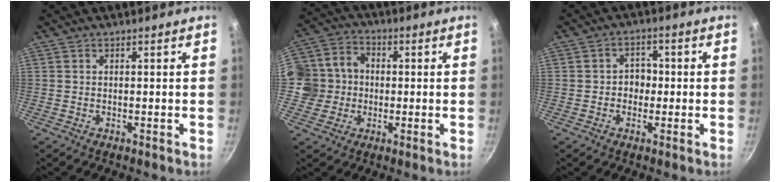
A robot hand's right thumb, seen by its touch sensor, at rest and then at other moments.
{"total": 10.4, "force": [-0.6, 9.5, 4.2], "torque": [-0.047, 0.021, -0.028]}
{"total": 4.1, "force": [-0.4, 3.5, 2.1], "torque": [0.002, 0.011, -0.009]}